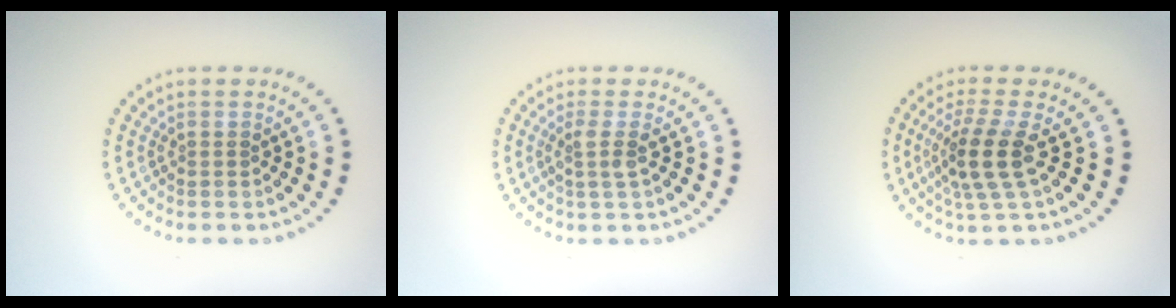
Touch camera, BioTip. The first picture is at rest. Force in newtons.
{"total": 1.8, "press": 1.3, "slide": 1.2}
{"total": 3.8, "press": 2.8, "slide": 2.5}